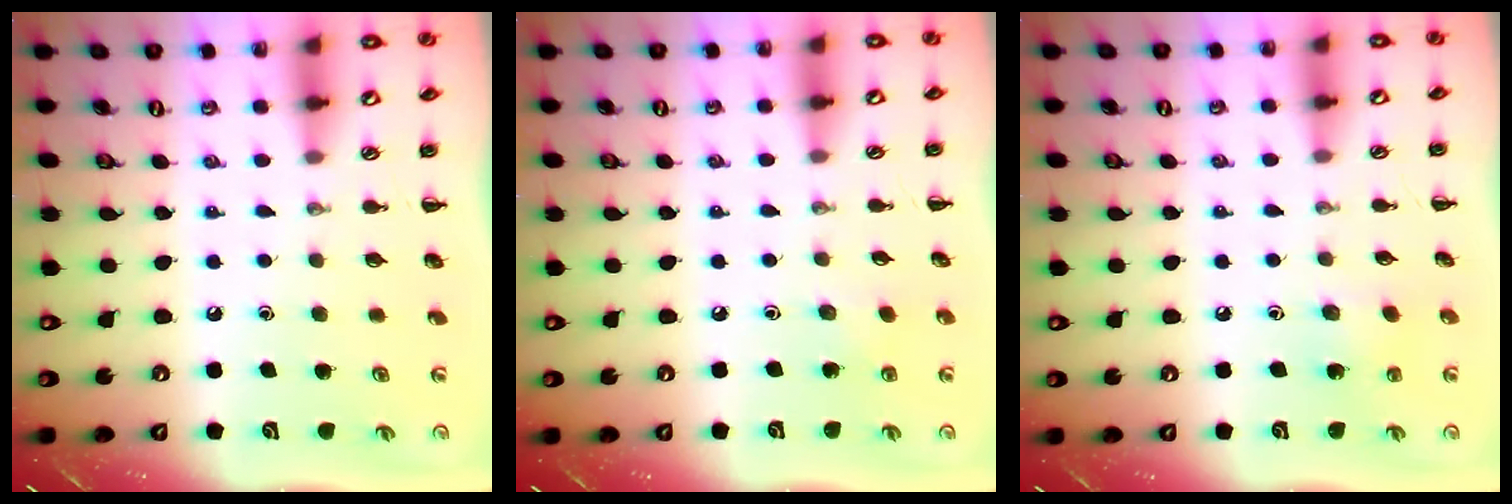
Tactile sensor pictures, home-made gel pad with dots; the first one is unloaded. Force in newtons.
{"total": 2.6, "press": 2.5, "slide": 0.9}
{"total": 4.1, "press": 3.9, "slide": 1.0}